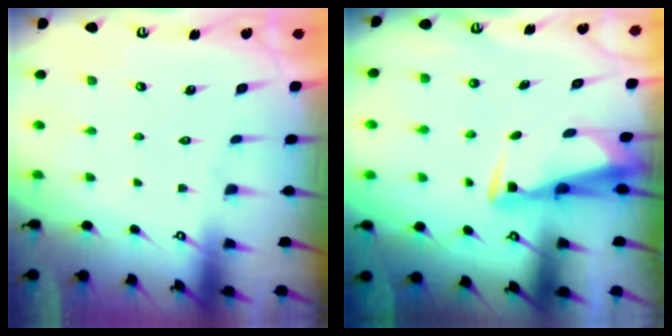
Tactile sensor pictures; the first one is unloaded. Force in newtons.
{"total": 3.5, "press": 3.4, "slide": 0.9}